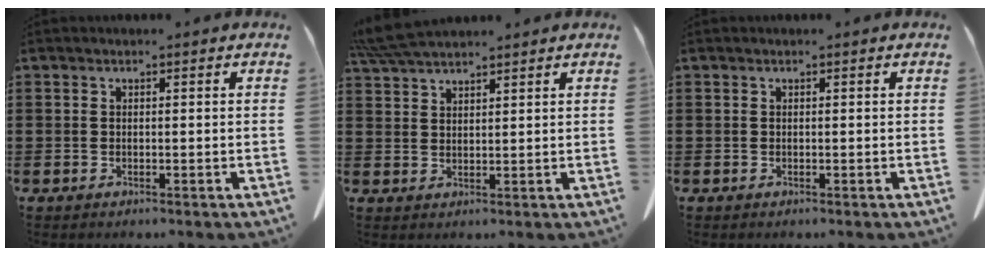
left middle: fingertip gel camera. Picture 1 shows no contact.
{"total": 5.3, "force": [4.8, 0.8, 2.2], "torque": [-0.057, -0.008, 0.091]}
{"total": 0.0}